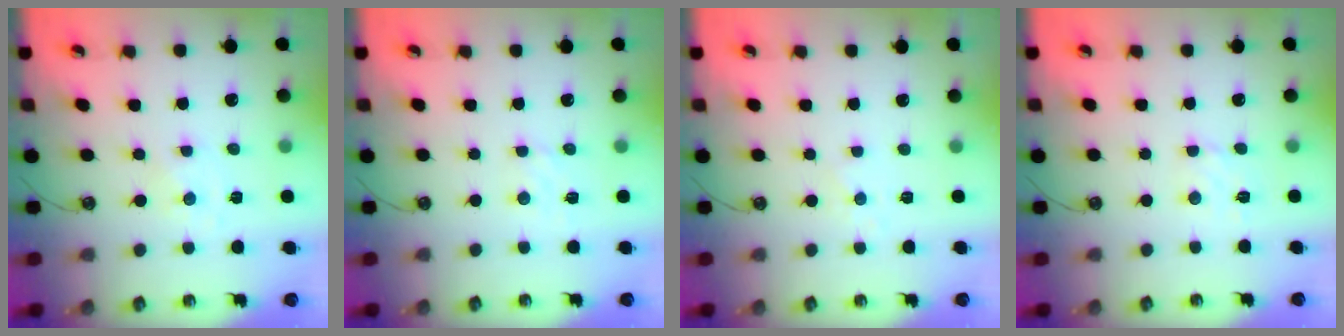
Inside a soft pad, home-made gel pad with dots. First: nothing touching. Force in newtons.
{"total": 3.1, "press": 3.1, "slide": 0.5}
{"total": 2.8, "press": 2.8, "slide": 0.3}
{"total": 4.5, "press": 4.4, "slide": 0.6}